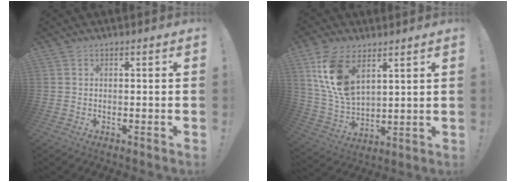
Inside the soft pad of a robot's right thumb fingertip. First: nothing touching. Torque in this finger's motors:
{"motor_torque": [1.35, 2.08, 0.70, -0.25, 0.17]}